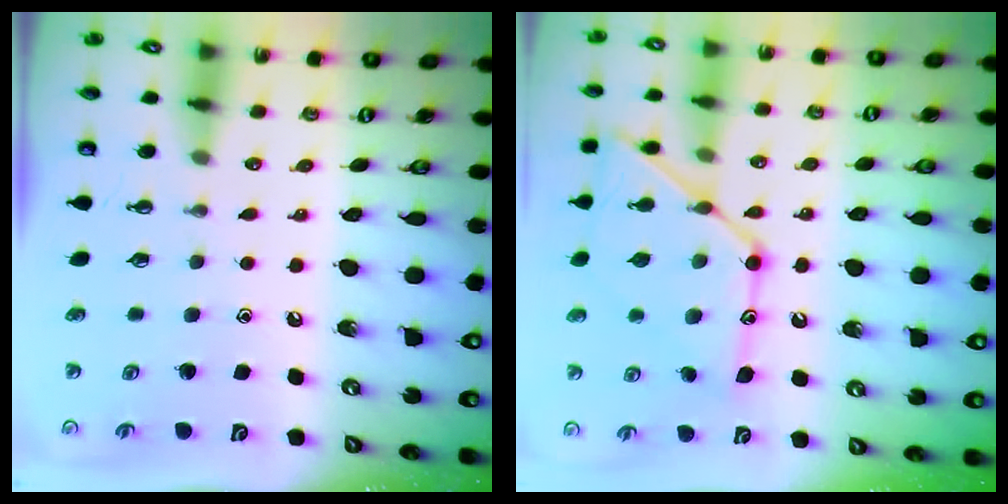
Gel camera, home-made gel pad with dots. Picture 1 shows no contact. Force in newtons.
{"total": 18.0, "press": 17.9, "slide": 1.5}